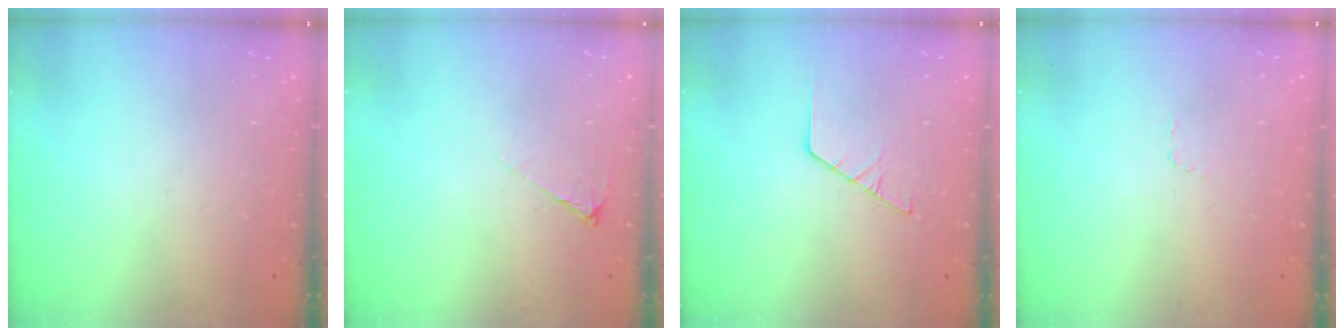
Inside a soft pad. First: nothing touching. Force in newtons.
{"total": 4.0, "press": 4.0, "slide": 0.7}
{"total": 2.1, "press": 2.1, "slide": 0.1}
{"total": 2.7, "press": 2.7, "slide": 0.3}